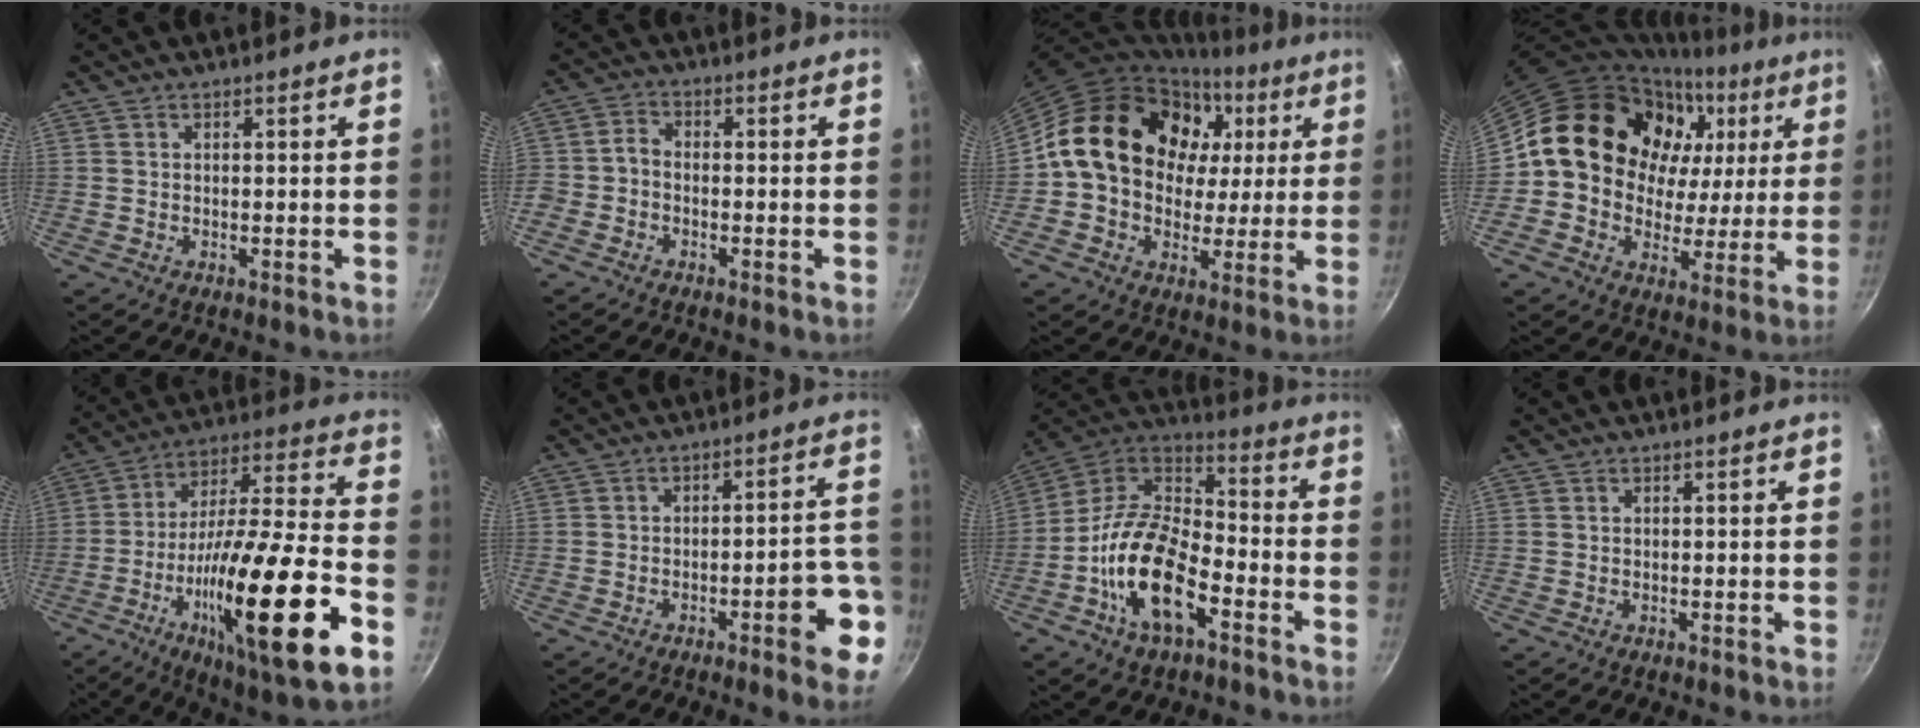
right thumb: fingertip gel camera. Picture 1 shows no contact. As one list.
[{"total": 2.7, "force": [-1.6, 1.7, 1.4], "torque": [-0.034, 0.021, -0.042]}, {"total": 21.7, "force": [5.0, 17.2, 12.3], "torque": [-0.180, 0.026, 0.081]}, {"total": 19.9, "force": [5.7, 16.6, 9.4], "torque": [-0.118, 0.014, 0.090]}, {"total": 29.6, "force": [-10.6, 6.9, 26.7], "torque": [-0.418, 0.032, -0.173]}, {"total": 10.6, "force": [-4.5, 3.4, 9.0], "torque": [-0.084, 0.042, -0.056]}, {"total": 18.5, "force": [-7.4, 9.4, 14.2], "torque": [-0.246, 0.051, -0.157]}, {"total": 0.0}]